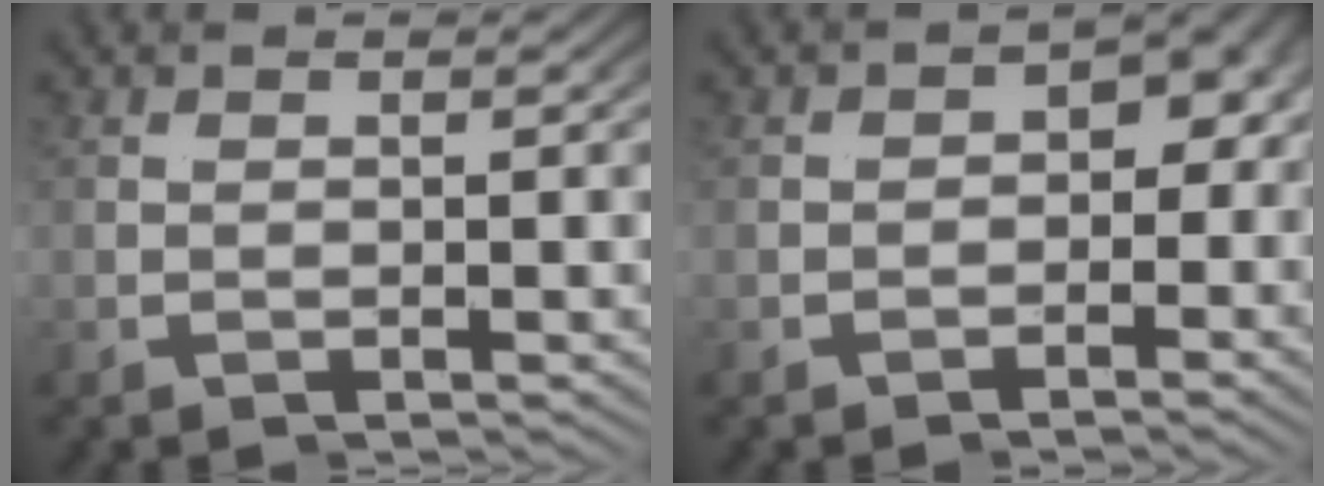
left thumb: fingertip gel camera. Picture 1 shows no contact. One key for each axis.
{"total": 5.6, "fx": -0.8, "fy": 4.5, "fz": 3.3, "tx": -0.049, "ty": -0.005, "tz": -0.015}